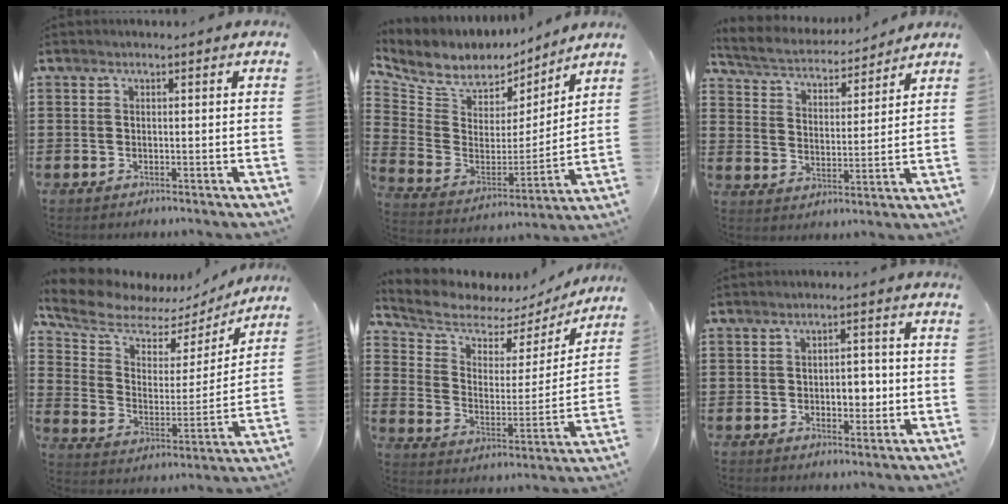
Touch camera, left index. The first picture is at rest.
{"total": 7.2, "force": [5.9, 3.8, 1.5], "torque": [-0.070, -0.040, 0.107]}
{"total": 4.3, "force": [4.3, 0.4, 0.8], "torque": [-0.039, -0.028, 0.069]}
{"total": 8.3, "force": [6.8, 3.6, 3.0], "torque": [-0.098, -0.035, 0.118]}
{"total": 6.2, "force": [5.3, 2.6, 1.7], "torque": [-0.070, -0.034, 0.088]}
{"total": 4.5, "force": [-0.8, 2.5, 3.6], "torque": [-0.053, 0.001, -0.022]}